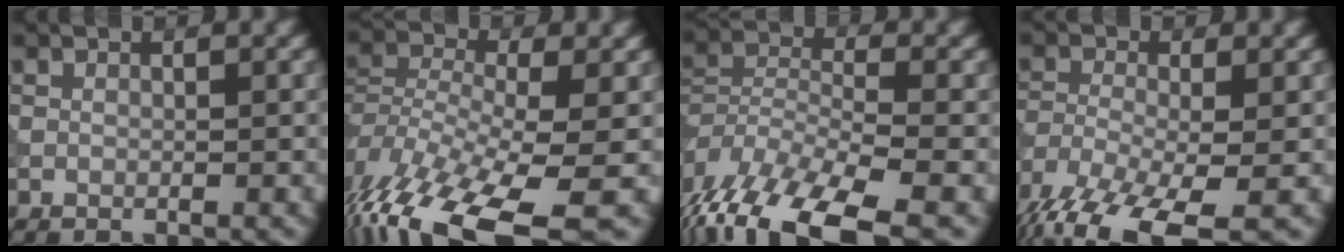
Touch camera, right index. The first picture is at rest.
{"total": 13.9, "force": [-8.7, 5.0, 9.7], "torque": [-0.221, -0.023, -0.143]}
{"total": 11.9, "force": [-8.1, 4.5, 7.5], "torque": [-0.153, -0.015, -0.146]}
{"total": 11.3, "force": [-7.8, 3.4, 7.4], "torque": [-0.158, -0.033, -0.137]}